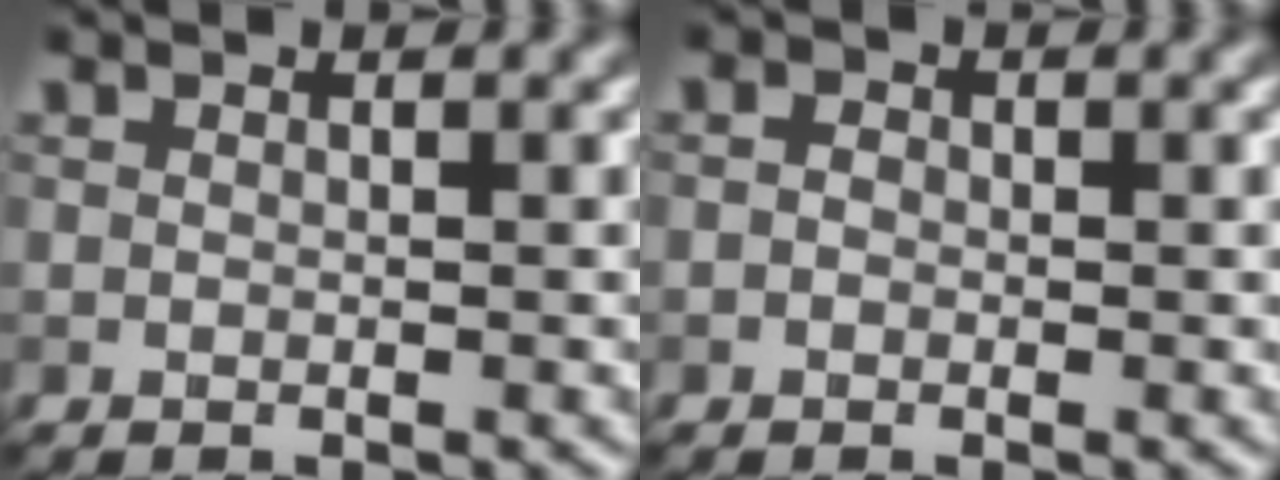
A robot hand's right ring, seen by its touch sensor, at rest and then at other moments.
{"total": 0.8, "force": [-0.2, 0.7, 0.4], "torque": [-0.005, -0.002, -0.009]}